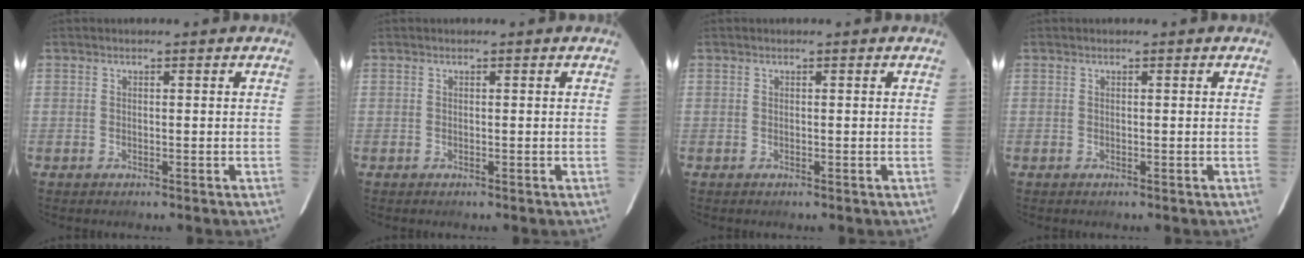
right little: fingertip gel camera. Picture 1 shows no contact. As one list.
[{"total": 0.0}, {"total": 0.0}, {"total": 0.0}]